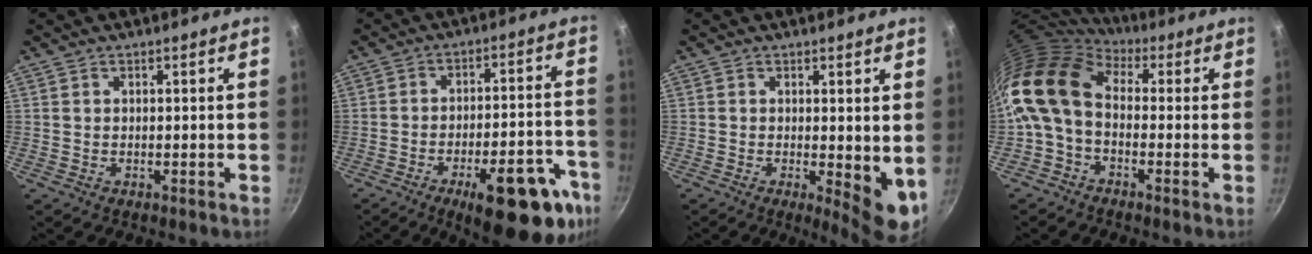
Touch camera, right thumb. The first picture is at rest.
{"total": 19.9, "force": [-10.6, 7.1, 15.3], "torque": [-0.151, 0.048, -0.139]}
{"total": 6.8, "force": [-0.2, 2.2, 6.5], "torque": [-0.080, -0.016, 0.003]}
{"total": 13.8, "force": [0.4, 9.3, 10.1], "torque": [-0.197, 0.026, -0.013]}